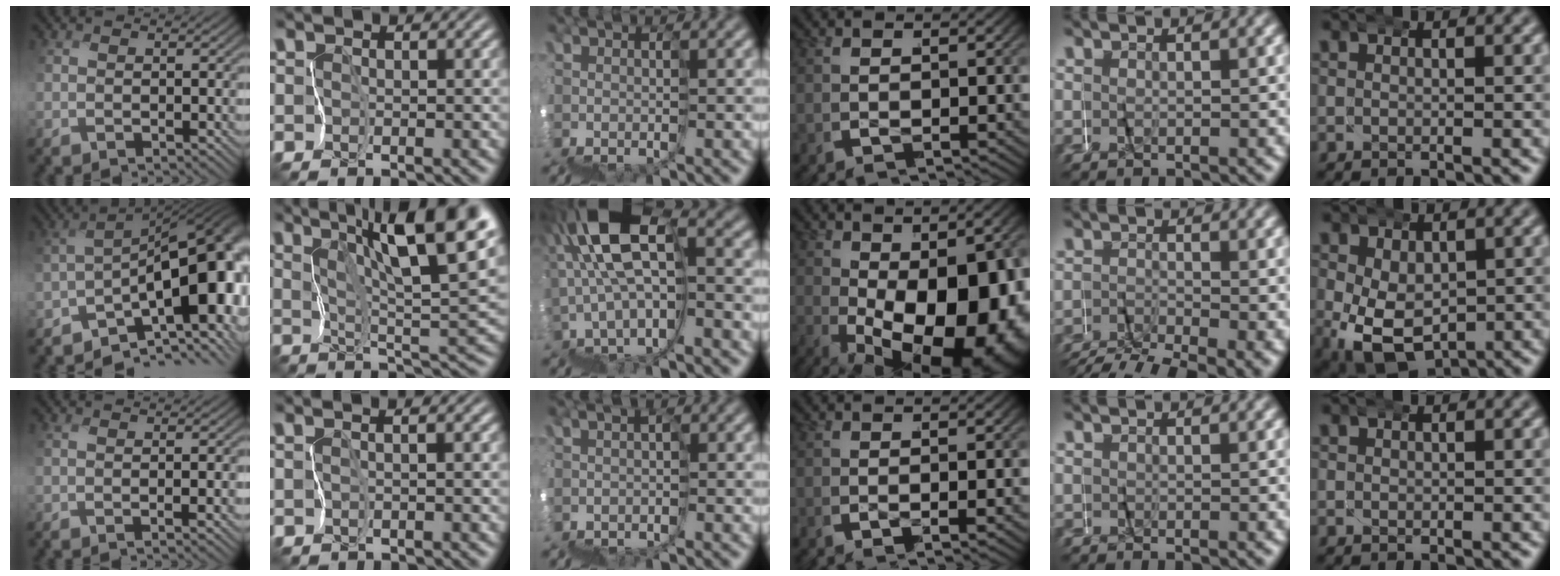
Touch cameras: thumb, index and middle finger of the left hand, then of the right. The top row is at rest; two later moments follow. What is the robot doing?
{"motion": "wrap", "object": "masking tape"}